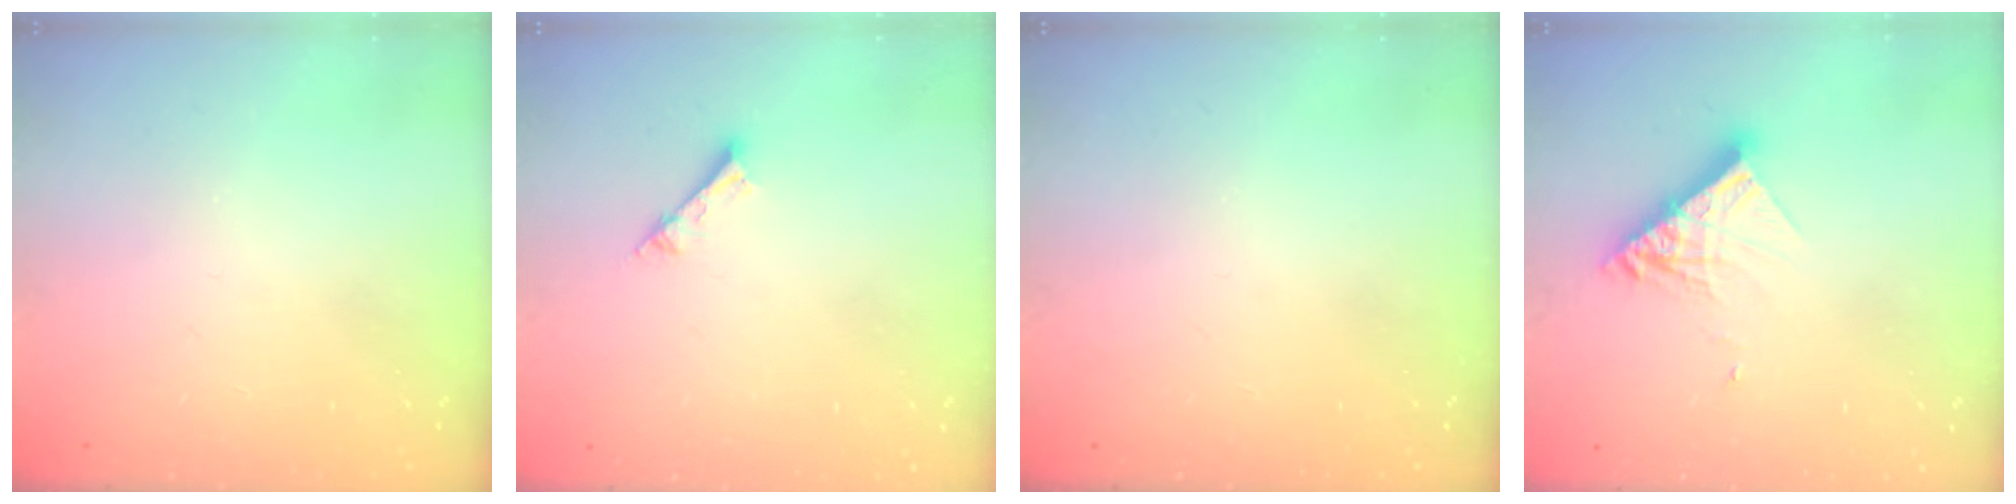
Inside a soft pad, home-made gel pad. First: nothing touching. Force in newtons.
{"total": 2.2, "press": 2.1, "slide": 0.4}
{"total": 0.0}
{"total": 10.2, "press": 10.2, "slide": 0.3}